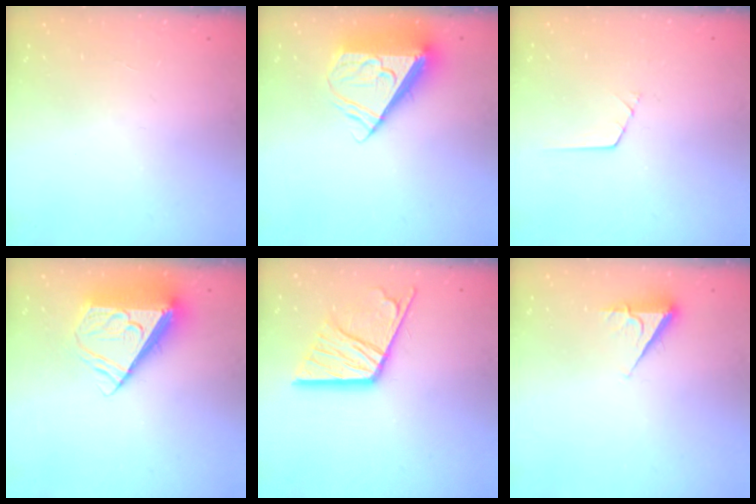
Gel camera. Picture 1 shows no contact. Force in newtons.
{"total": 10.1, "press": 10.0, "slide": 1.3}
{"total": 0.6, "press": 0.6, "slide": 0.2}
{"total": 10.4, "press": 10.3, "slide": 1.6}
{"total": 16.3, "press": 16.2, "slide": 1.5}
{"total": 4.4, "press": 4.3, "slide": 0.8}